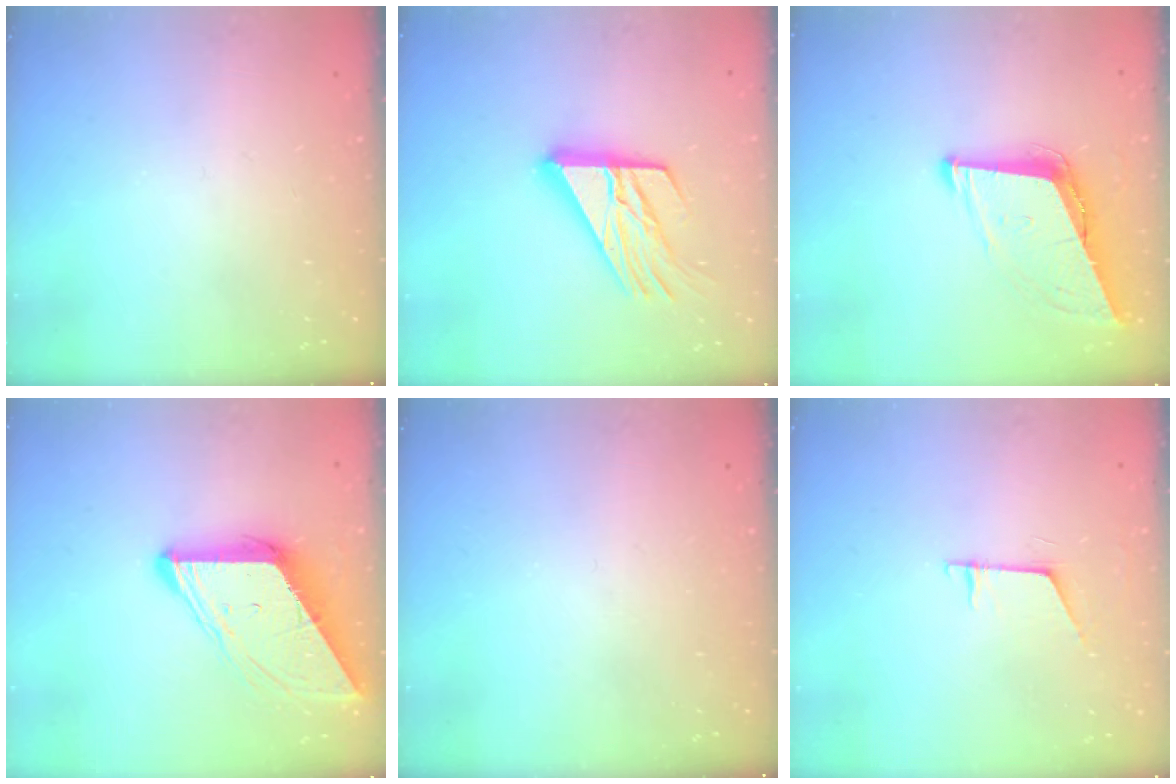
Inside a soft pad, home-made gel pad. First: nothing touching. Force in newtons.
{"total": 17.2, "press": 17.1, "slide": 1.8}
{"total": 9.2, "press": 8.8, "slide": 2.7}
{"total": 10.3, "press": 10.3, "slide": 0.9}
{"total": 0.0}
{"total": 6.1, "press": 6.1, "slide": 0.5}